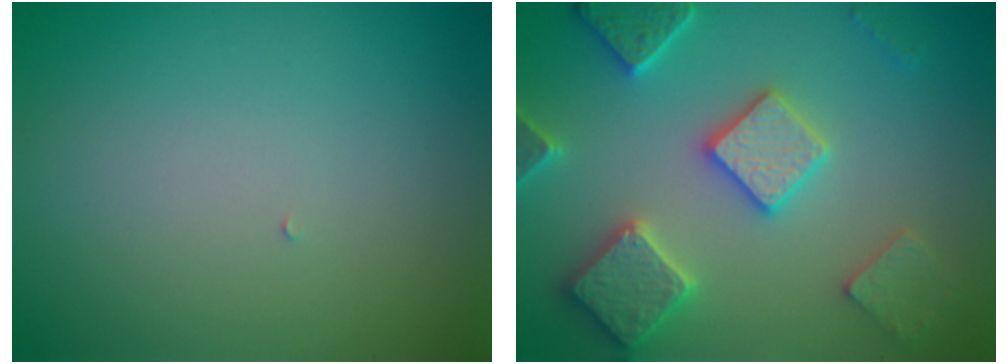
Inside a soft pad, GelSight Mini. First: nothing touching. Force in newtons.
{"total": 5.7, "press": 5.6, "slide": 1.1}